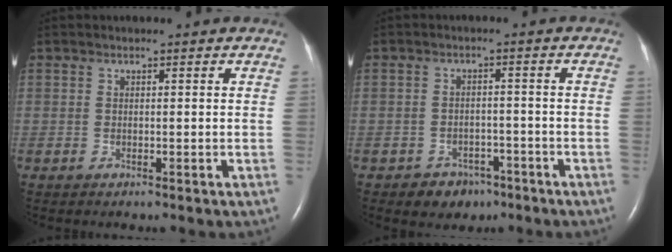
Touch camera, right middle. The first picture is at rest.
{"total": 4.1, "force": [-2.7, 2.9, 0.9], "torque": [-0.012, 0.010, -0.032]}